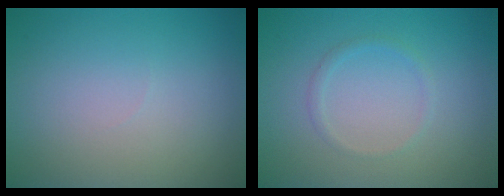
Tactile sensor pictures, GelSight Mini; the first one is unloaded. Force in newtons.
{"total": 0.9, "press": 0.9, "slide": 0.1}